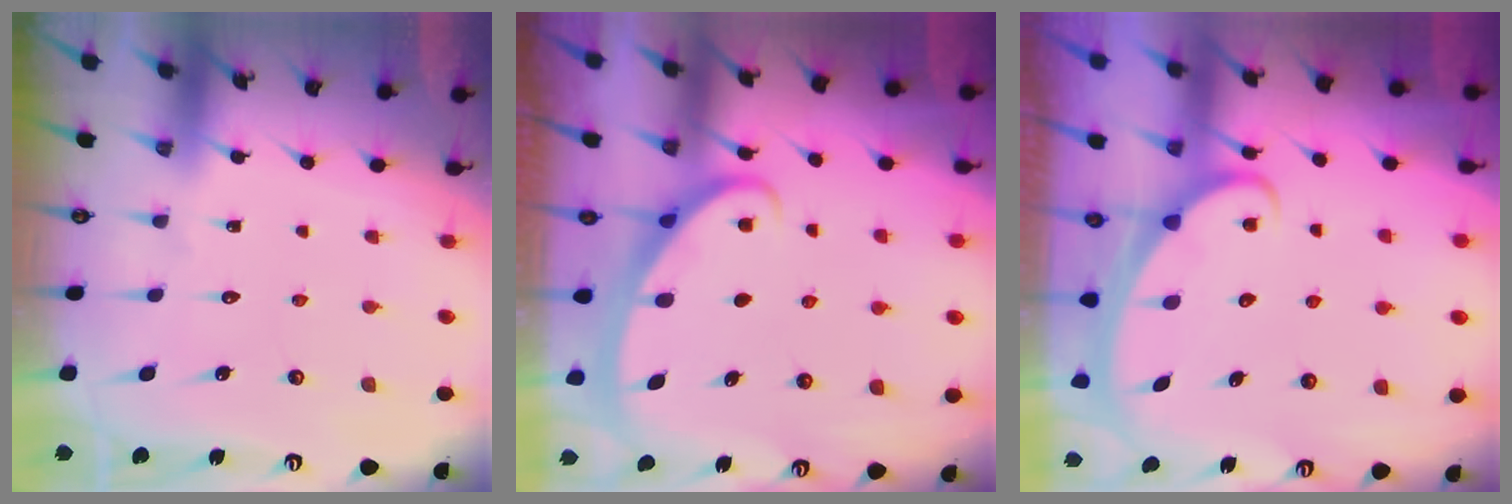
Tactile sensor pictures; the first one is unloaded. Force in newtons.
{"total": 2.5, "press": 2.5, "slide": 0.4}
{"total": 2.5, "press": 2.5, "slide": 0.4}